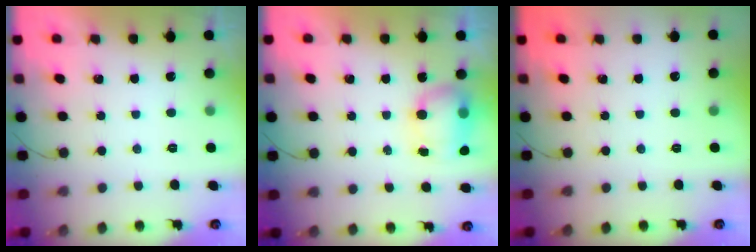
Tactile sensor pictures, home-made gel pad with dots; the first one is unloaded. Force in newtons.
{"total": 7.4, "press": 7.2, "slide": 1.9}
{"total": 0.0}